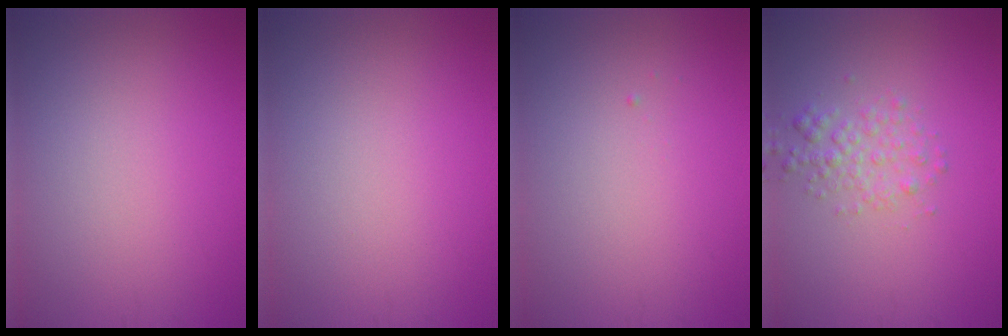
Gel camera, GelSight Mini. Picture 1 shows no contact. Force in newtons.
{"total": 0.0}
{"total": 0.0}
{"total": 2.2, "press": 2.2, "slide": 0.1}